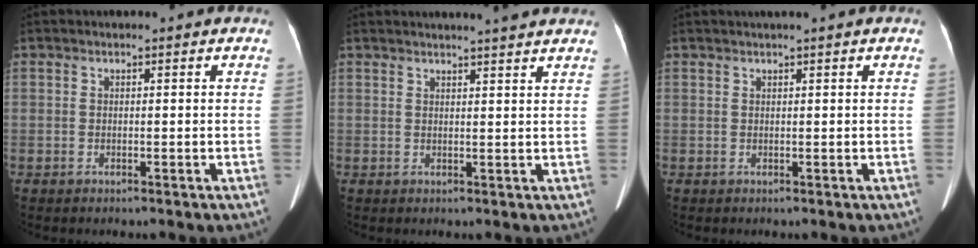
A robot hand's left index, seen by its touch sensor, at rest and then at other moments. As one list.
[{"total": 6.7, "force": [6.1, -0.3, 2.7], "torque": [-0.039, 0.013, 0.065]}, {"total": 1.7, "force": [1.2, -0.3, 1.1], "torque": [-0.016, 0.018, 0.025]}]